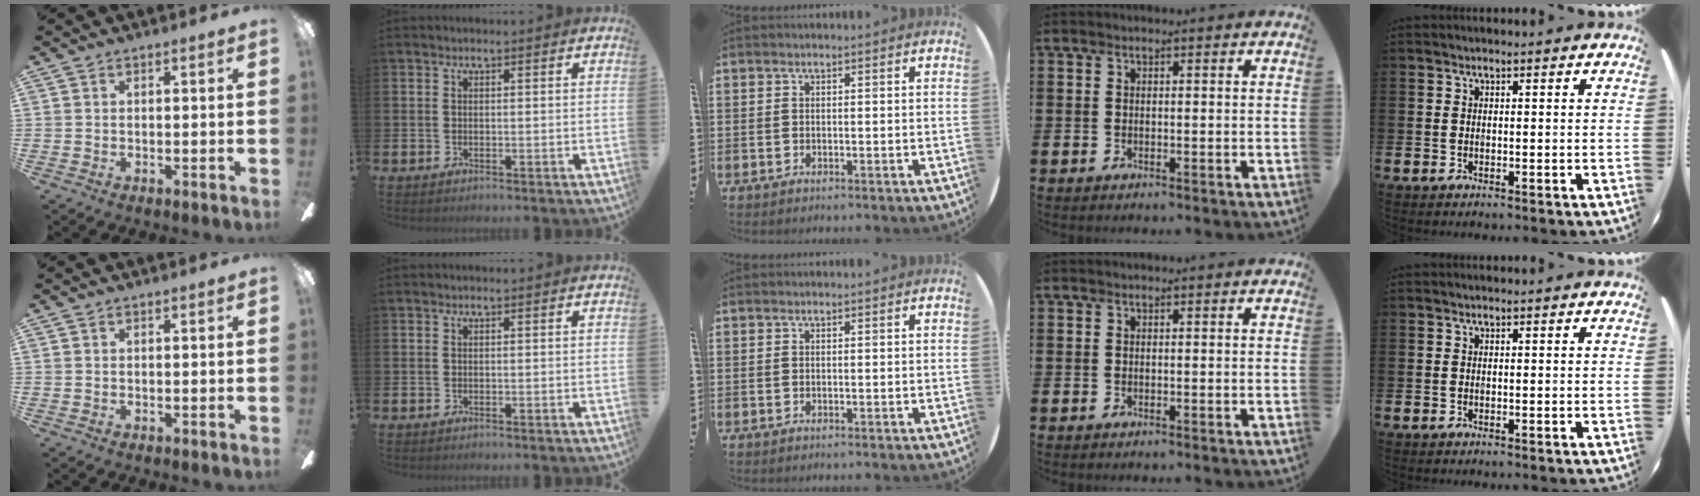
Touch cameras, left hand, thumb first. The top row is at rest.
{}